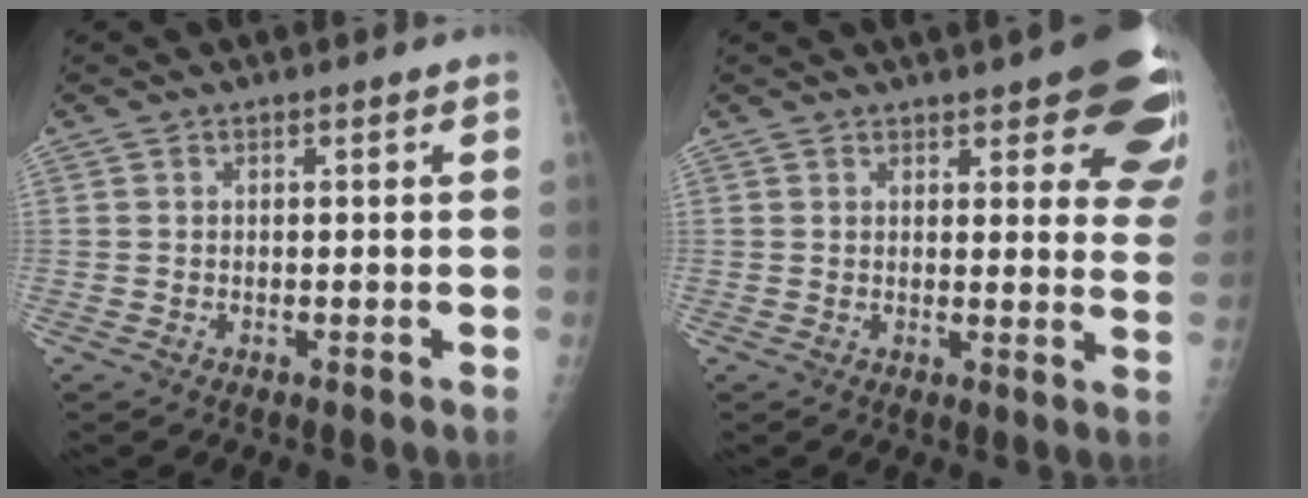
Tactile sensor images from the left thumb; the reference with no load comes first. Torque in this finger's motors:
{"motor_torque": [2.67, 2.34, 1.09, -0.46, 0.01]}